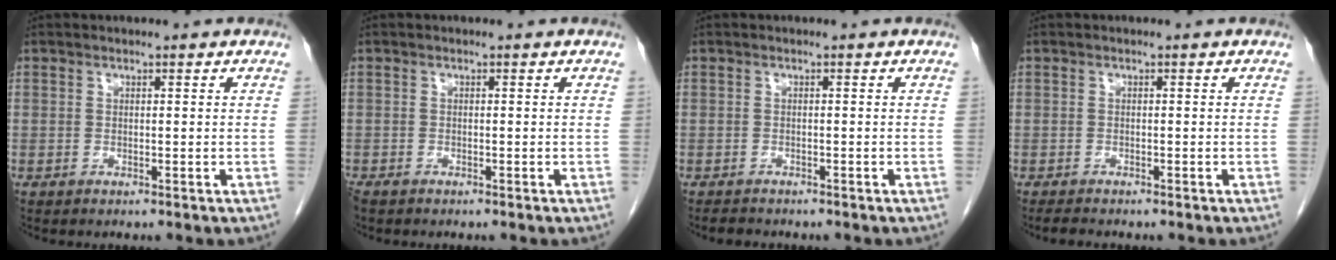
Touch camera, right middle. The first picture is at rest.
{"total": 1.2, "force": [-1.0, 0.5, 0.5], "torque": [-0.014, -0.004, -0.017]}
{"total": 1.8, "force": [-1.6, 0.7, 0.5], "torque": [-0.013, -0.004, -0.022]}
{"total": 1.7, "force": [-1.5, 0.3, 0.7], "torque": [-0.016, -0.005, -0.022]}